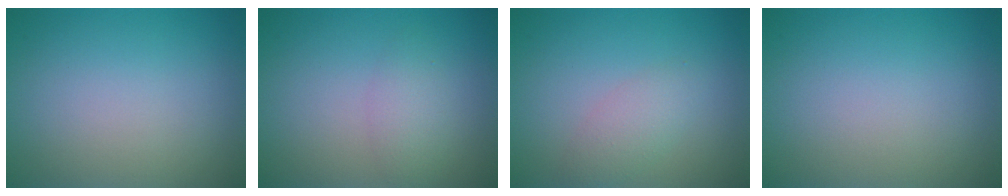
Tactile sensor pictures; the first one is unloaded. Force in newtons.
{"total": 2.0, "press": 2.0, "slide": 0.1}
{"total": 2.1, "press": 2.1, "slide": 0.0}
{"total": 0.0}